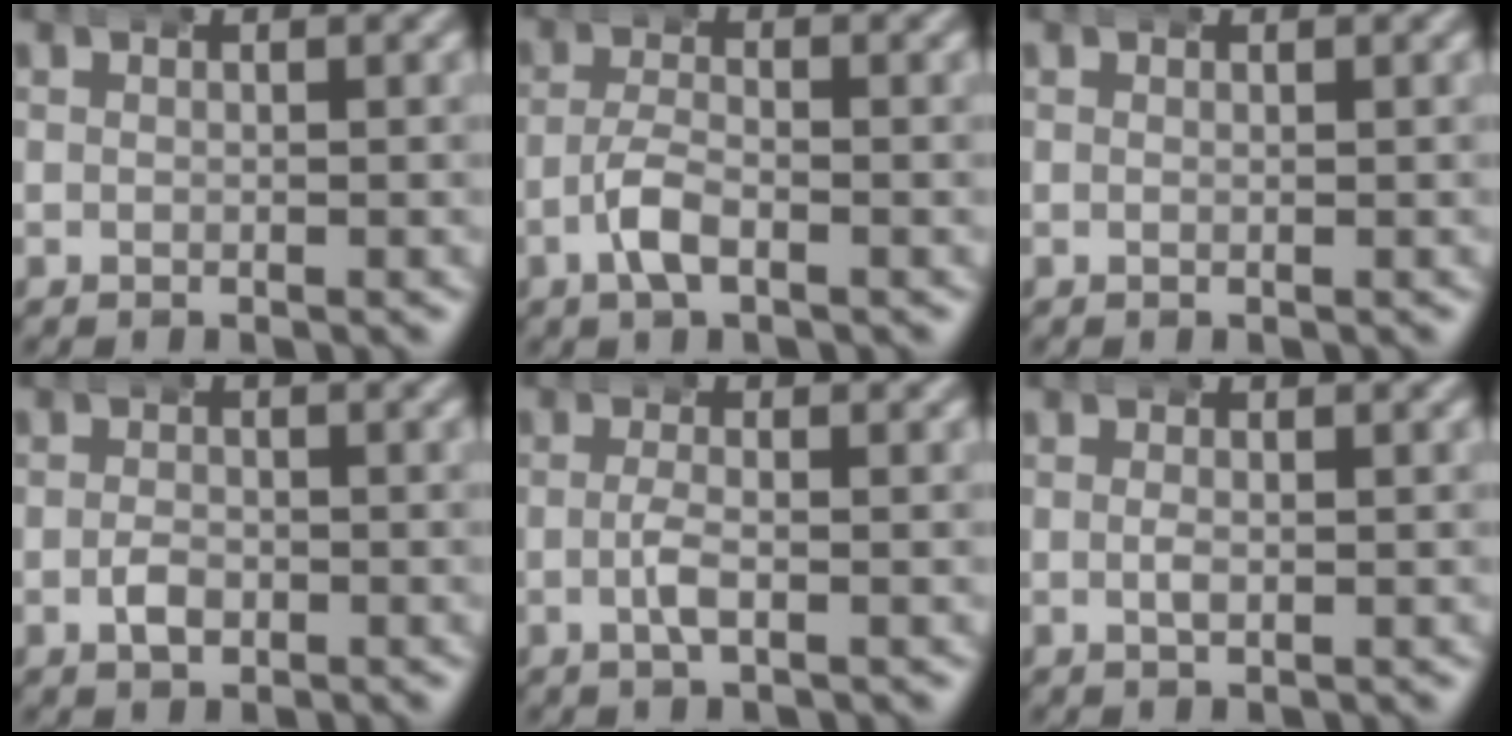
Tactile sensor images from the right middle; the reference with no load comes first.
{"total": 2.3, "force": [-1.2, 0.7, 1.8], "torque": [-0.038, 0.000, -0.029]}
{"total": 0.0}
{"total": 1.2, "force": [-0.5, 0.8, 0.8], "torque": [-0.015, -0.002, -0.013]}
{"total": 1.5, "force": [-0.4, 0.2, 1.5], "torque": [-0.031, -0.005, -0.010]}
{"total": 0.7, "force": [0.1, 0.1, 0.6], "torque": [-0.012, -0.004, 0.000]}